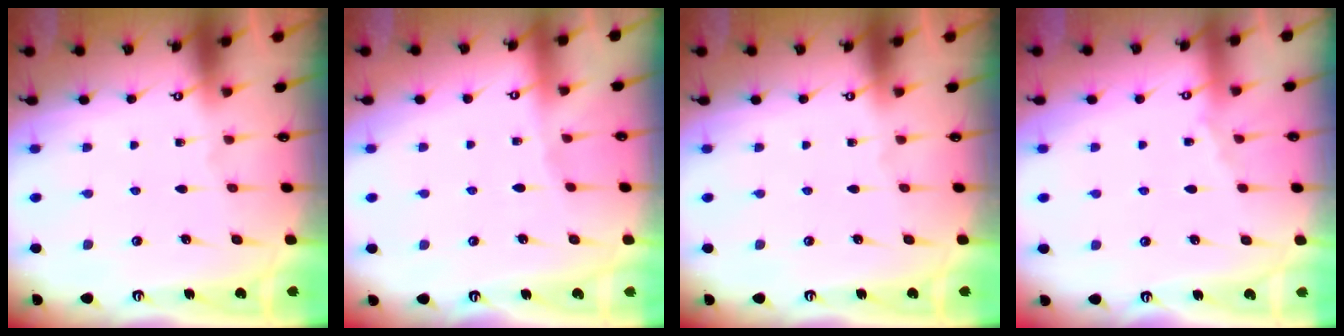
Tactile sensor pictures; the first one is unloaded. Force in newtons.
{"total": 2.4, "press": 2.3, "slide": 0.5}
{"total": 0.0}
{"total": 2.8, "press": 2.8, "slide": 0.5}